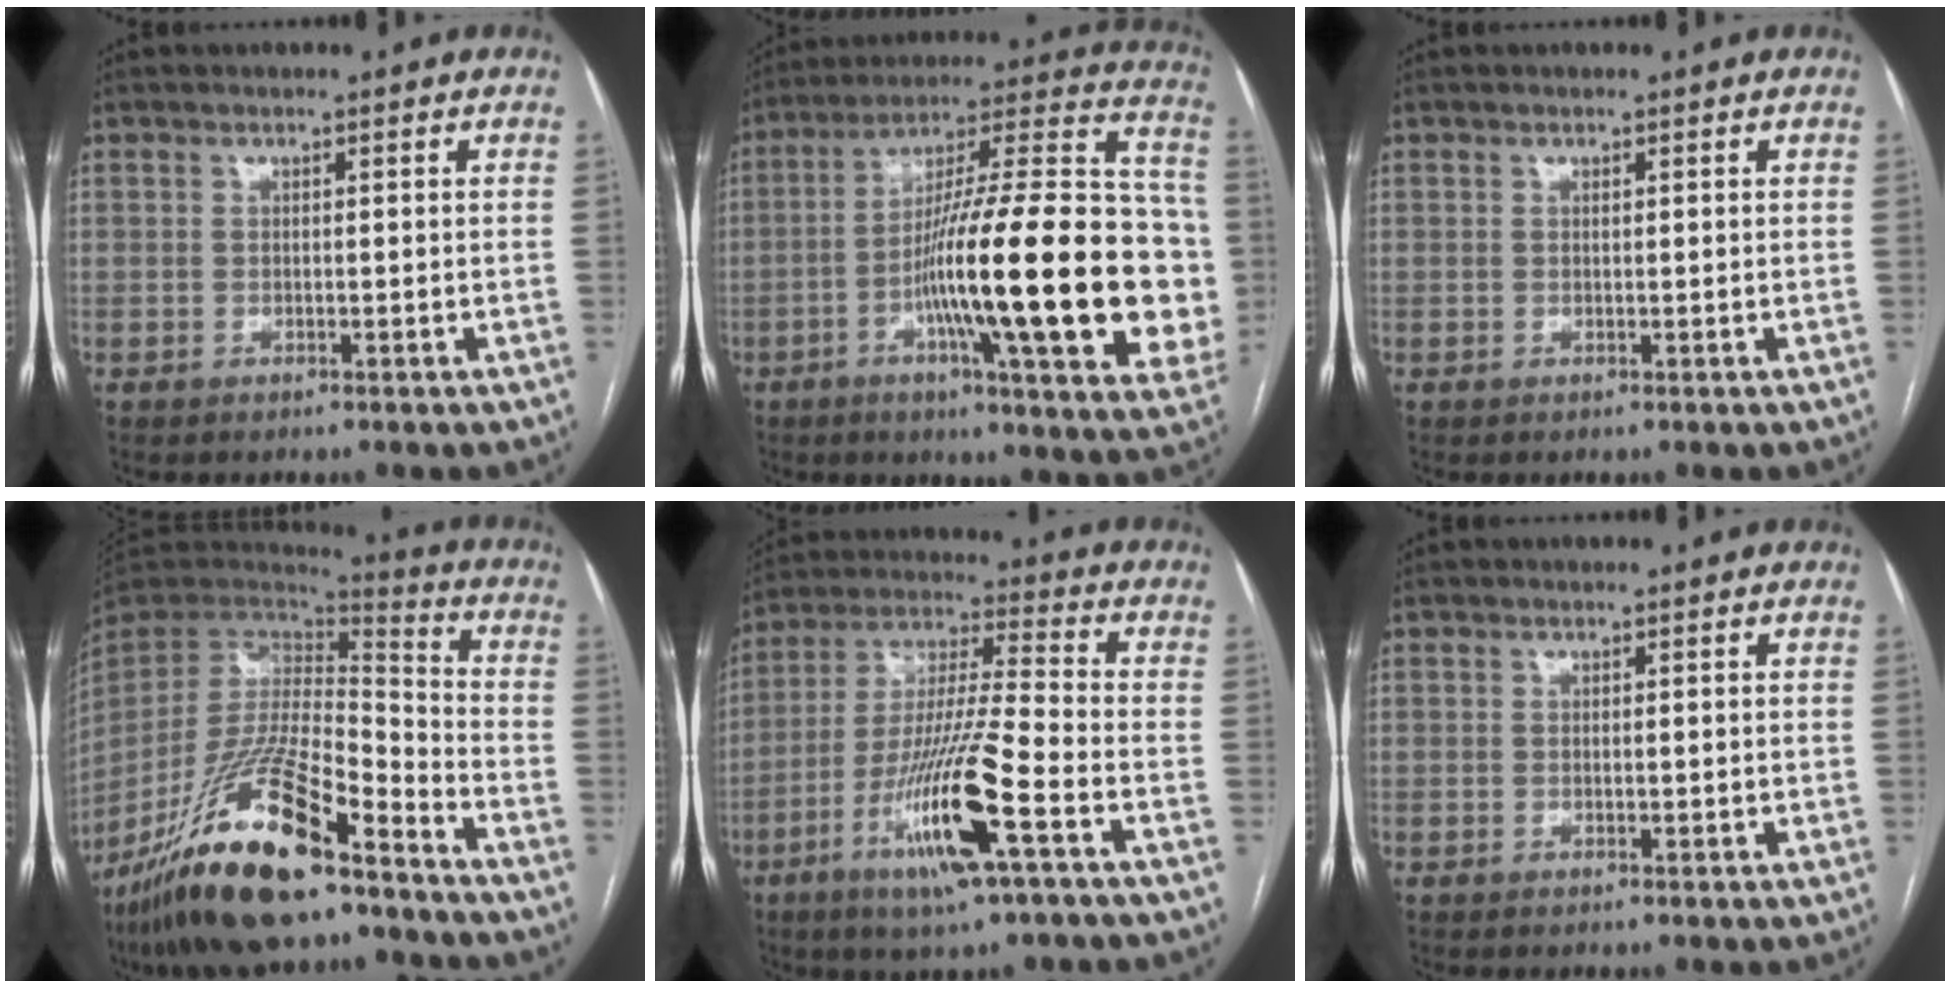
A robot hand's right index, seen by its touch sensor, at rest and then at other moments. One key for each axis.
{"total": 29.7, "fx": -5.4, "fy": 4.4, "fz": 28.9, "tx": -0.372, "ty": 0.006, "tz": -0.088}
{"total": 0.0}
{"total": 22.5, "fx": -15.7, "fy": 4.3, "fz": 15.5, "tx": -0.311, "ty": -0.034, "tz": -0.285}
{"total": 16.0, "fx": -6.8, "fy": 0.5, "fz": 14.4, "tx": -0.287, "ty": -0.017, "tz": -0.125}
{"total": 0.7, "fx": 0.1, "fy": 0.4, "fz": 0.6, "tx": -0.010, "ty": -0.002, "tz": 0.004}